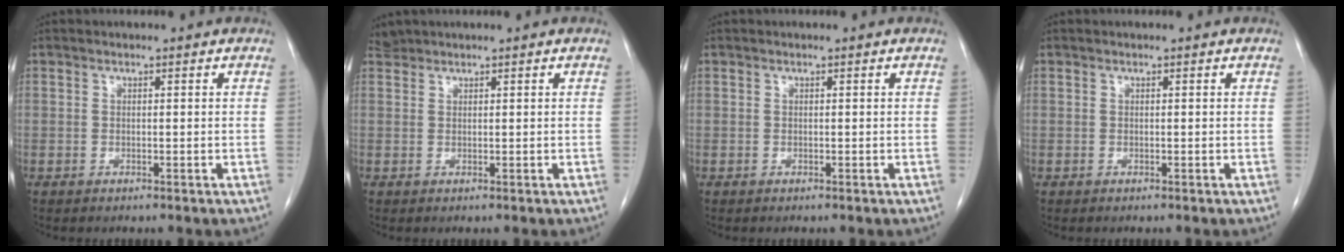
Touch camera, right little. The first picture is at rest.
{"total": 1.2, "force": [1.1, 0.0, -0.4], "torque": [0.000, 0.007, 0.027]}
{"total": 0.0}
{"total": 0.0}